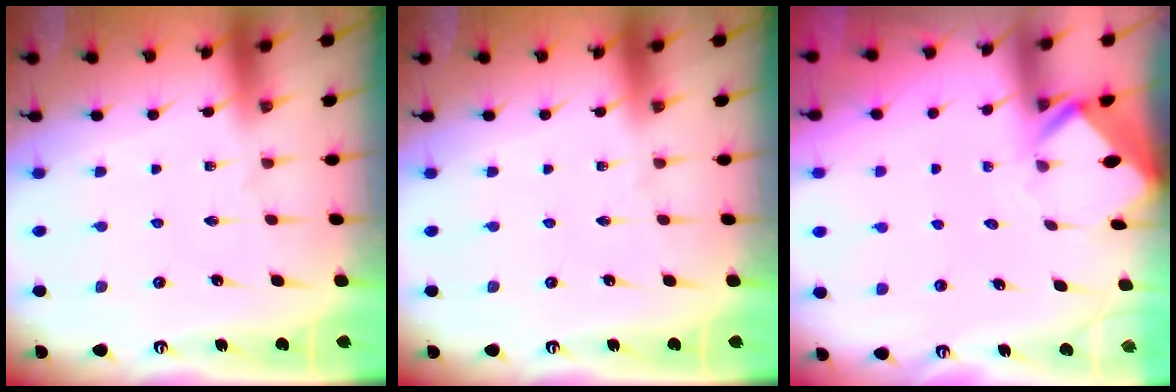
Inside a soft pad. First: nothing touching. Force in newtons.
{"total": 0.0}
{"total": 2.6, "press": 2.6, "slide": 0.1}